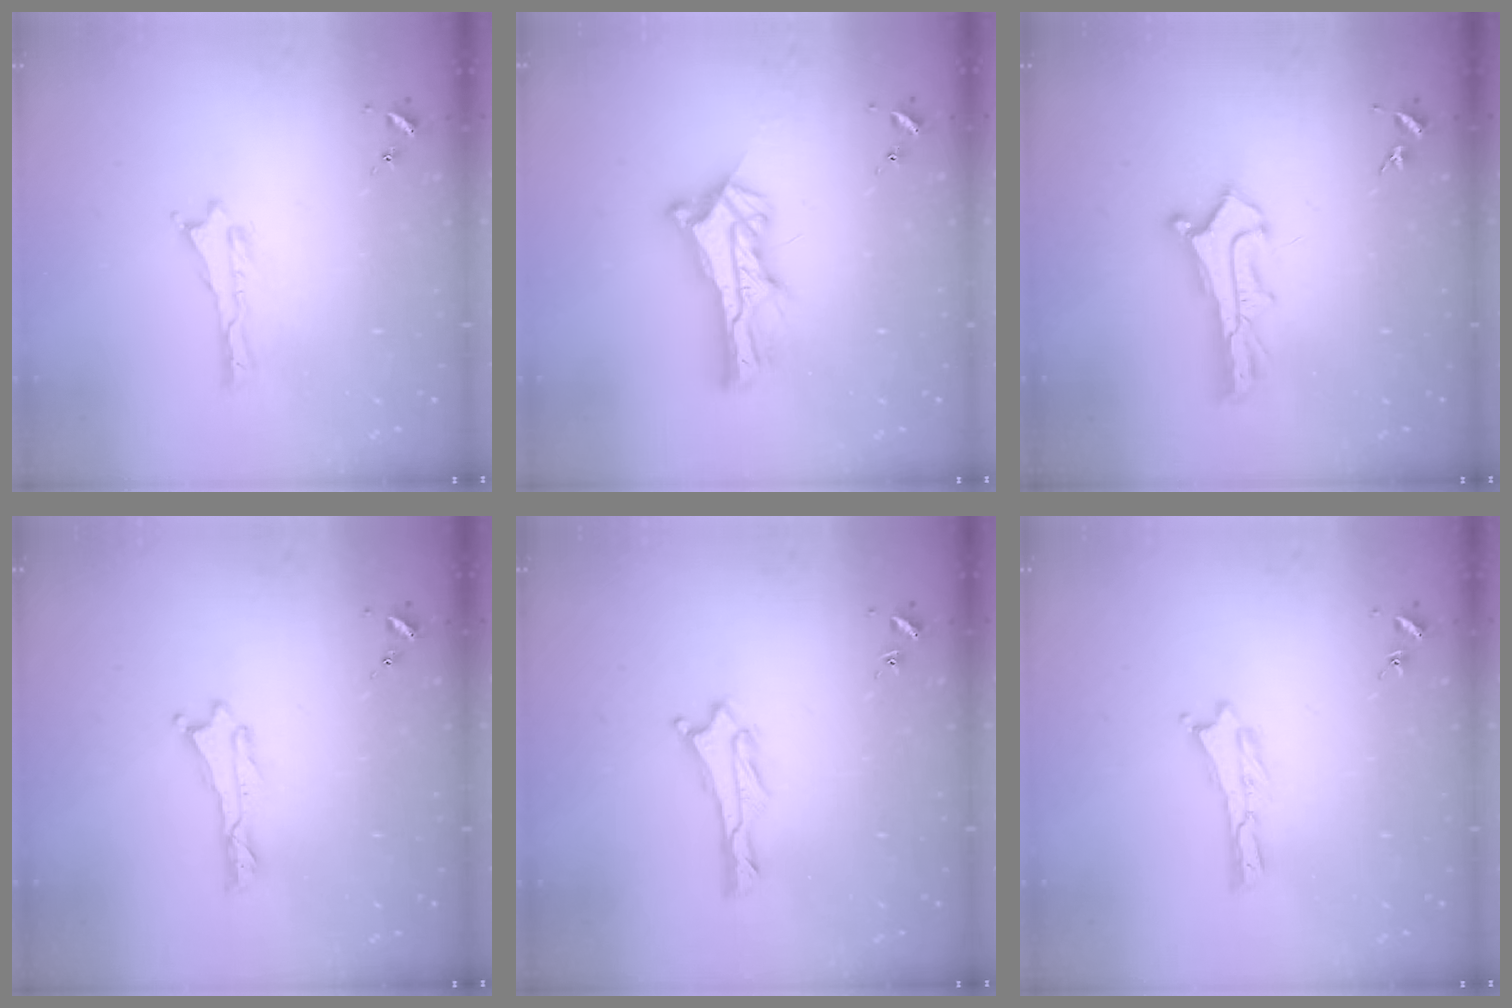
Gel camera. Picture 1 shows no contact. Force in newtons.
{"total": 9.3, "press": 9.3, "slide": 0.7}
{"total": 2.6, "press": 2.6, "slide": 0.2}
{"total": 0.0}
{"total": 1.9, "press": 1.9, "slide": 0.1}
{"total": 0.0}